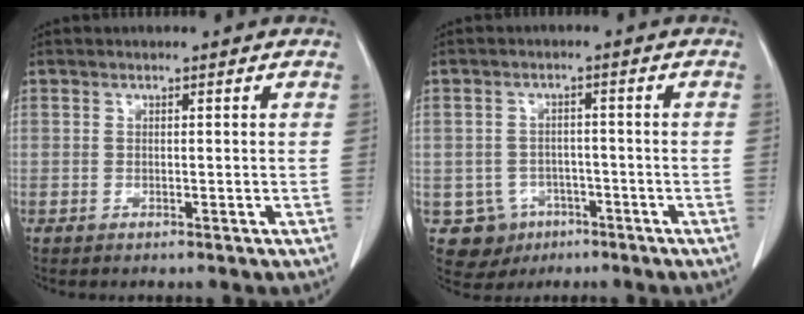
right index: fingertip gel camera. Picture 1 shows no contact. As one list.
[{"total": 6.4, "force": [-2.5, 5.8, 0.6], "torque": [-0.010, 0.012, -0.026]}]